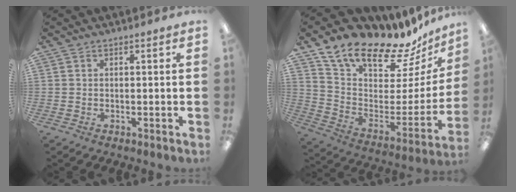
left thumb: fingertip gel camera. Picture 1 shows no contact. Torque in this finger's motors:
{"motor_torque": [1.06, 1.03, 1.38, -1.39, 0.14]}